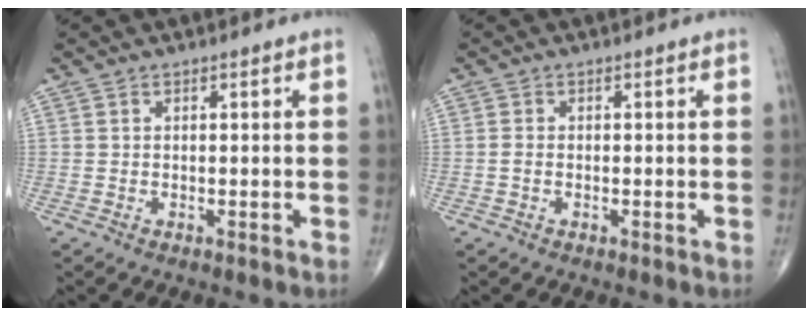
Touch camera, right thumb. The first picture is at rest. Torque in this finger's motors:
{"motor_torque": [-0.13, 0.19, 0.16, 0.25, 0.04]}